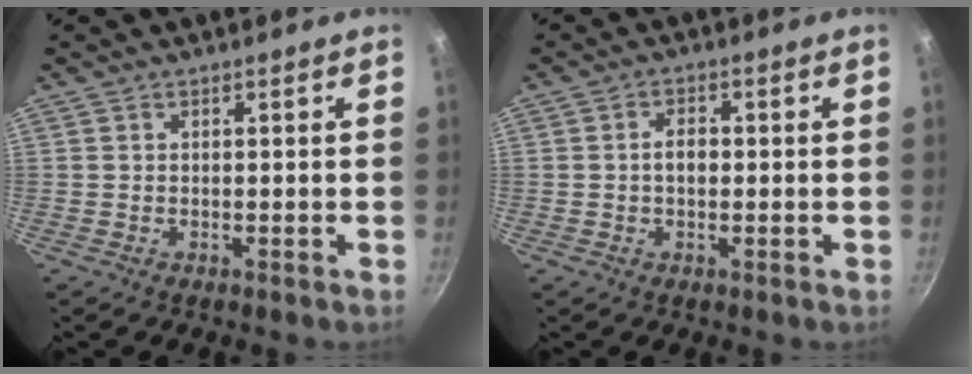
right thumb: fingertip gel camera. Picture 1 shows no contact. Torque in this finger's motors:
{"motor_torque": [0.37, 0.57, 0.71, 0.15, 0.01]}